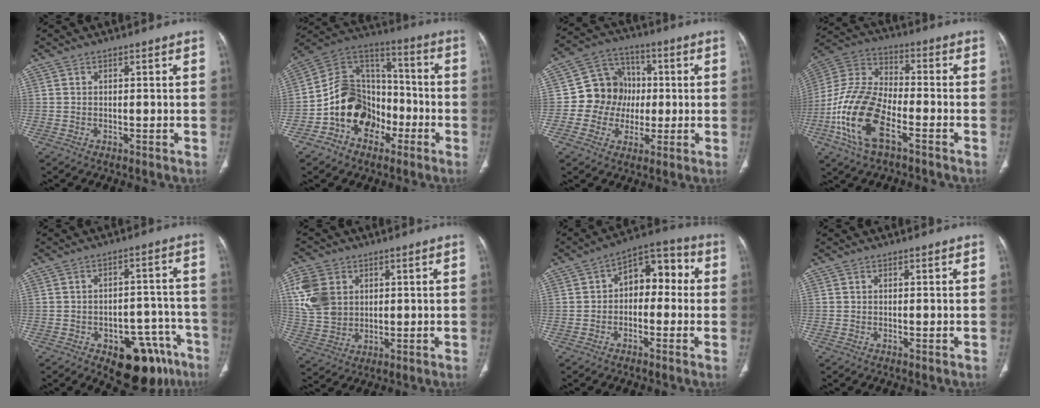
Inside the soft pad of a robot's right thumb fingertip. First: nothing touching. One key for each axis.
{"total": 16.1, "fx": -6.0, "fy": 12.3, "fz": 8.5, "tx": -0.108, "ty": 0.075, "tz": -0.111}
{"total": 11.4, "fx": -0.2, "fy": 10.4, "fz": 4.6, "tx": -0.027, "ty": 0.023, "tz": -0.010}
{"total": 17.1, "fx": -6.9, "fy": 7.9, "fz": 13.5, "tx": -0.285, "ty": 0.029, "tz": -0.137}
{"total": 15.5, "fx": -8.9, "fy": 8.1, "fz": 9.8, "tx": -0.065, "ty": 0.062, "tz": -0.113}
{"total": 10.8, "fx": 3.0, "fy": 8.5, "fz": 6.0, "tx": -0.112, "ty": -0.006, "tz": 0.065}
{"total": 9.8, "fx": 0.5, "fy": 6.2, "fz": 7.5, "tx": -0.064, "ty": 0.039, "tz": -0.009}
{"total": 0.0}